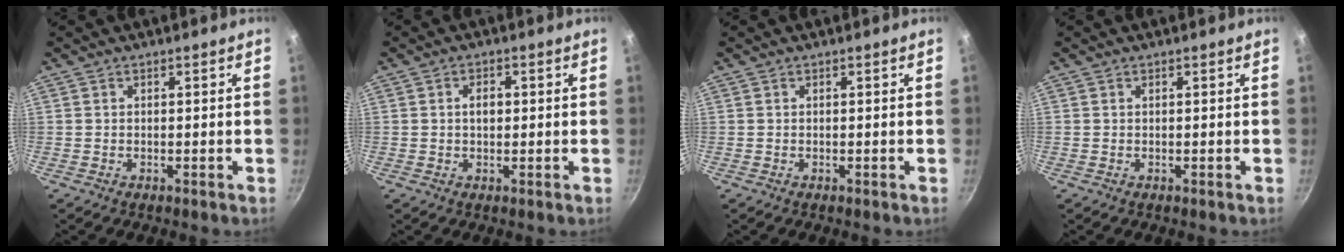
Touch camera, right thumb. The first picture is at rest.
{"total": 2.5, "force": [0.3, 1.6, 1.9], "torque": [-0.025, 0.004, 0.004]}
{"total": 0.0}
{"total": 0.0}